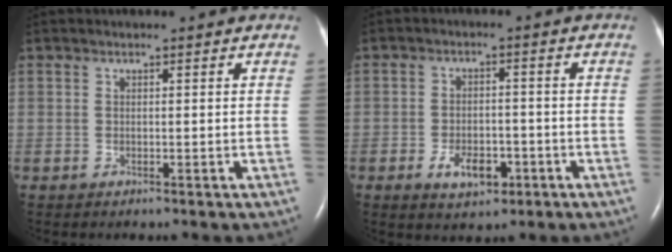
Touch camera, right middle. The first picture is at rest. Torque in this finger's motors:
{"motor_torque": [0.03, -0.01, 0.08, 0.04]}